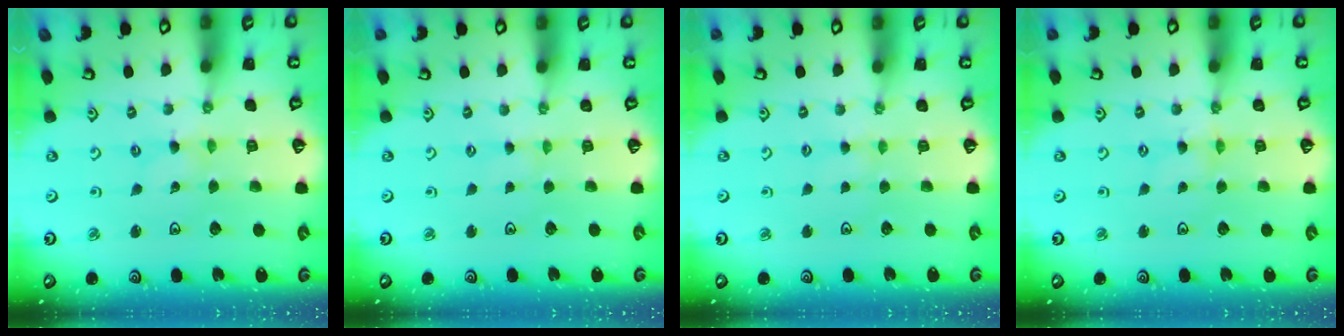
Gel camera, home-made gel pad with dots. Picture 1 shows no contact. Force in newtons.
{"total": 0.0}
{"total": 1.3, "press": 1.3, "slide": 0.3}
{"total": 0.7, "press": 0.7, "slide": 0.2}